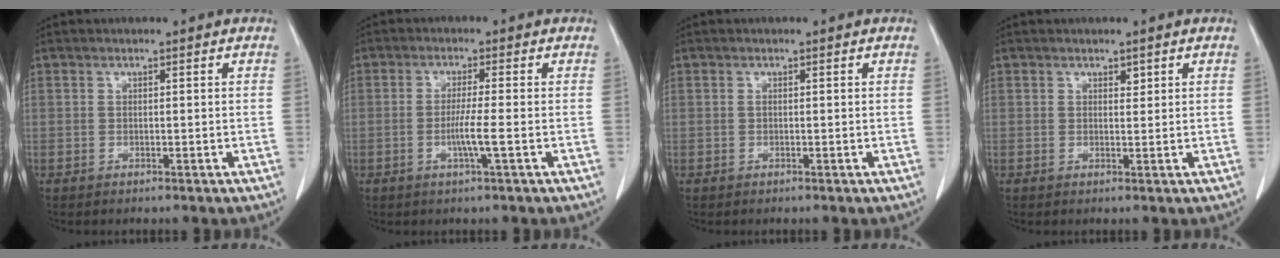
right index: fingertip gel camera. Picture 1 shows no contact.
{"total": 3.8, "force": [-1.0, -0.6, 3.6], "torque": [-0.072, -0.007, -0.020]}
{"total": 0.0}
{"total": 0.8, "force": [0.6, 0.4, 0.4], "torque": [-0.004, -0.004, 0.008]}